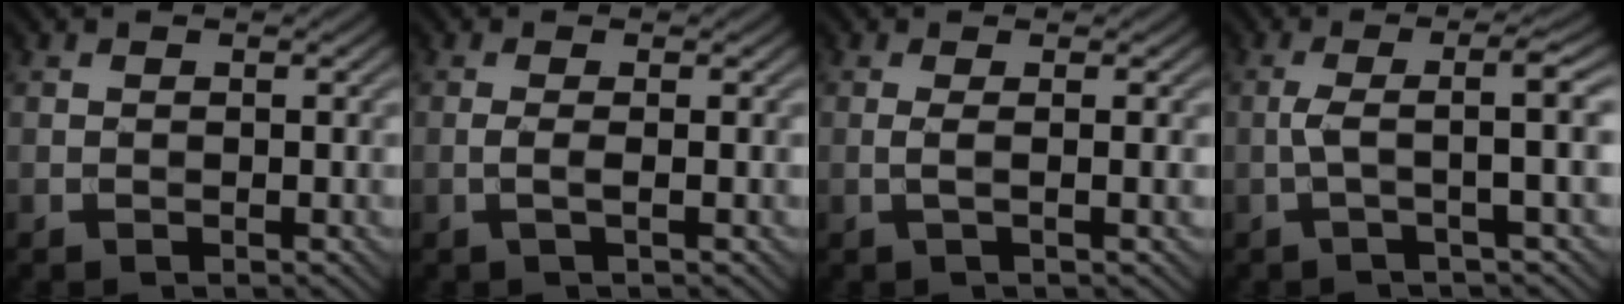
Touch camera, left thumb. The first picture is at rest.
{"total": 1.6, "force": [-0.2, 0.2, 1.6], "torque": [-0.031, 0.003, -0.011]}
{"total": 2.3, "force": [0.1, 0.4, 2.3], "torque": [-0.038, 0.005, -0.005]}
{"total": 4.7, "force": [-0.3, 0.5, 4.7], "torque": [-0.079, 0.012, -0.018]}